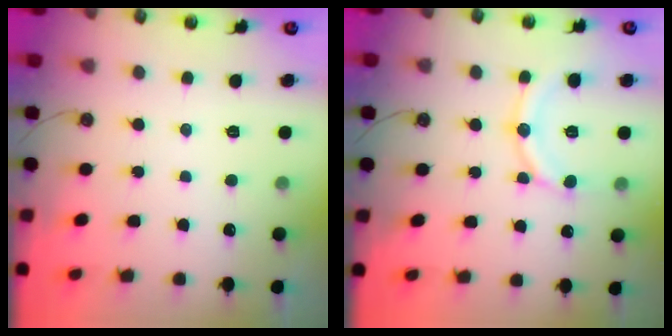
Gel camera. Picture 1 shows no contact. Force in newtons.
{"total": 13.2, "press": 13.1, "slide": 1.4}